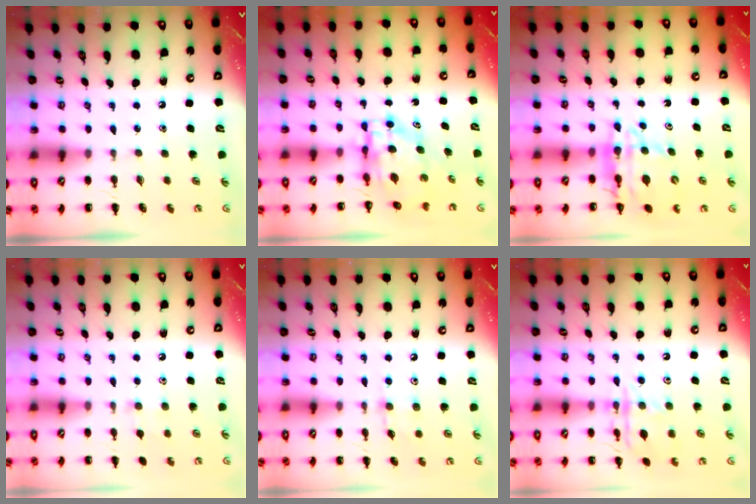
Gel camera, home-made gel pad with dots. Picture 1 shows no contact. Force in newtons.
{"total": 6.8, "press": 6.5, "slide": 1.9}
{"total": 11.3, "press": 10.7, "slide": 3.7}
{"total": 5.3, "press": 5.0, "slide": 1.9}
{"total": 4.0, "press": 3.7, "slide": 1.4}
{"total": 12.9, "press": 12.9, "slide": 0.8}